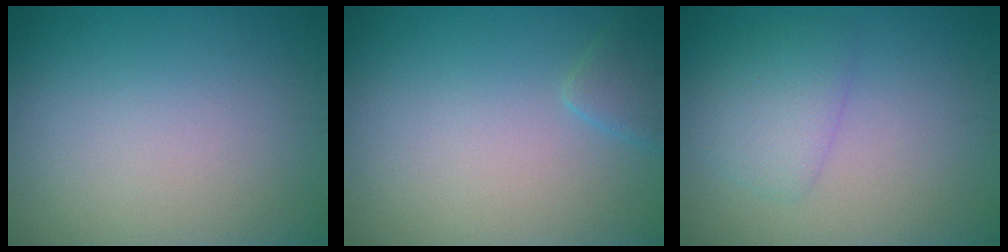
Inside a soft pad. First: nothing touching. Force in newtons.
{"total": 1.7, "press": 1.7, "slide": 0.2}
{"total": 2.6, "press": 2.6, "slide": 0.1}